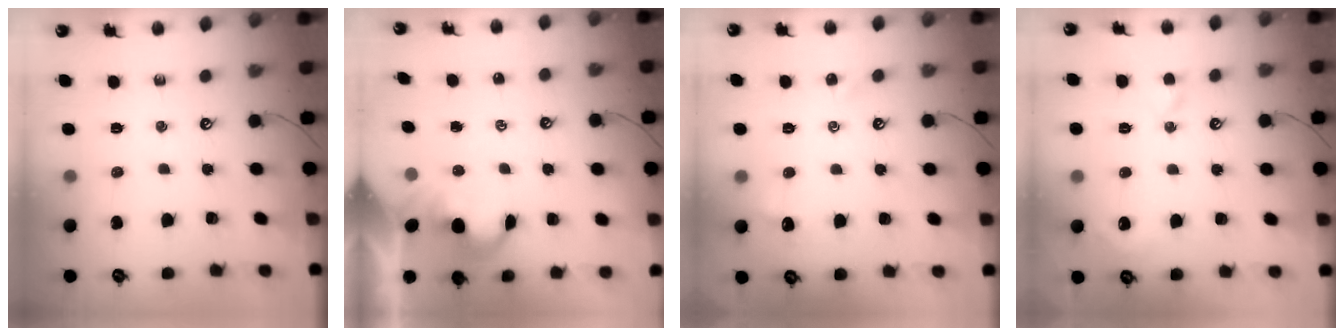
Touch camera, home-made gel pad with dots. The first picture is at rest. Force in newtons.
{"total": 2.2, "press": 2.2, "slide": 0.3}
{"total": 1.6, "press": 1.5, "slide": 0.6}
{"total": 1.2, "press": 1.2, "slide": 0.2}